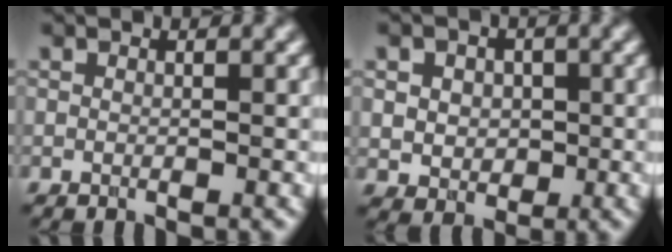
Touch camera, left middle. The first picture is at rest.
{"total": 4.7, "force": [1.1, 3.9, 2.4], "torque": [-0.044, 0.015, 0.009]}